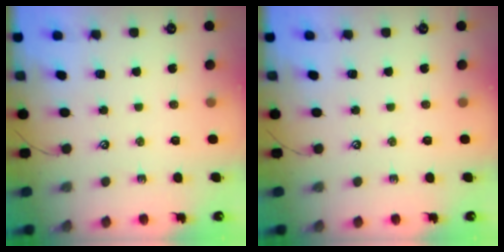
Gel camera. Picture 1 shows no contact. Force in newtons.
{"total": 0.0}